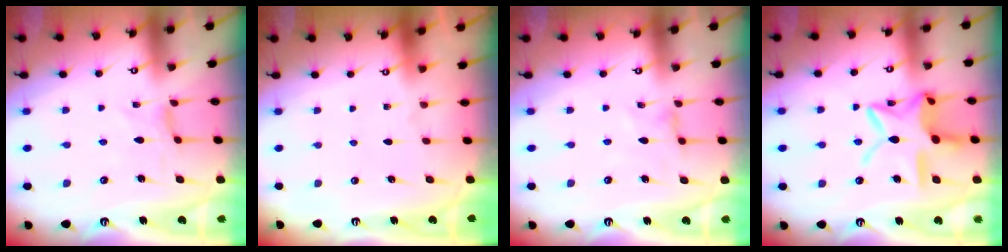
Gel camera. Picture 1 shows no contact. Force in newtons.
{"total": 0.0}
{"total": 0.0}
{"total": 14.9, "press": 14.9, "slide": 1.1}